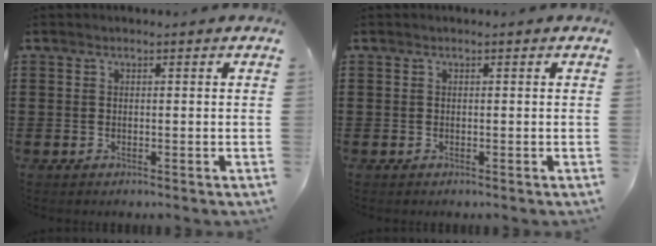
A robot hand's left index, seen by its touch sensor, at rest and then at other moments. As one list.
[{"total": 0.0}]